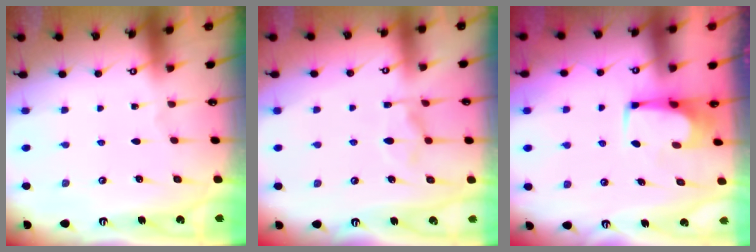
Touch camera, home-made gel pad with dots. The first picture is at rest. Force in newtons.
{"total": 7.5, "press": 7.4, "slide": 1.1}
{"total": 1.6, "press": 1.5, "slide": 0.3}